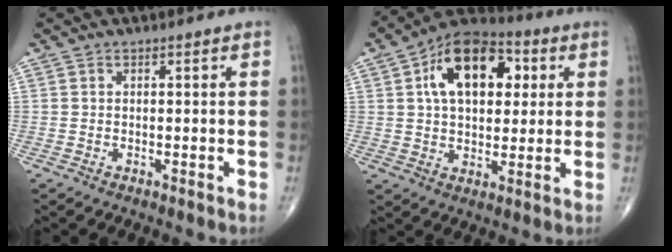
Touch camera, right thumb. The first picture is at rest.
{"total": 17.1, "force": [4.8, 10.2, 12.9], "torque": [-0.172, 0.010, 0.071]}